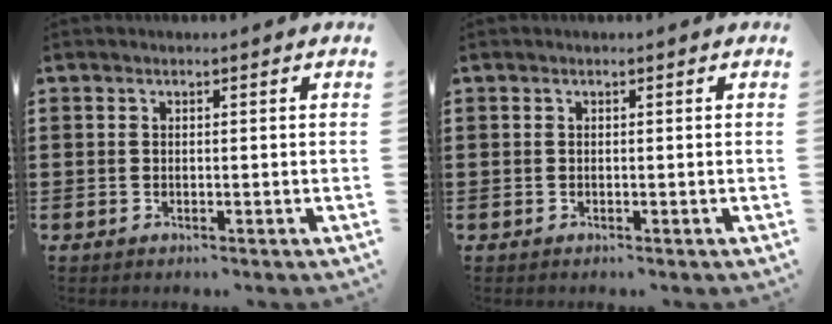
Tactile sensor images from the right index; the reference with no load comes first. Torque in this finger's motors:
{"motor_torque": [0.00, 0.00, 0.00, 0.00]}